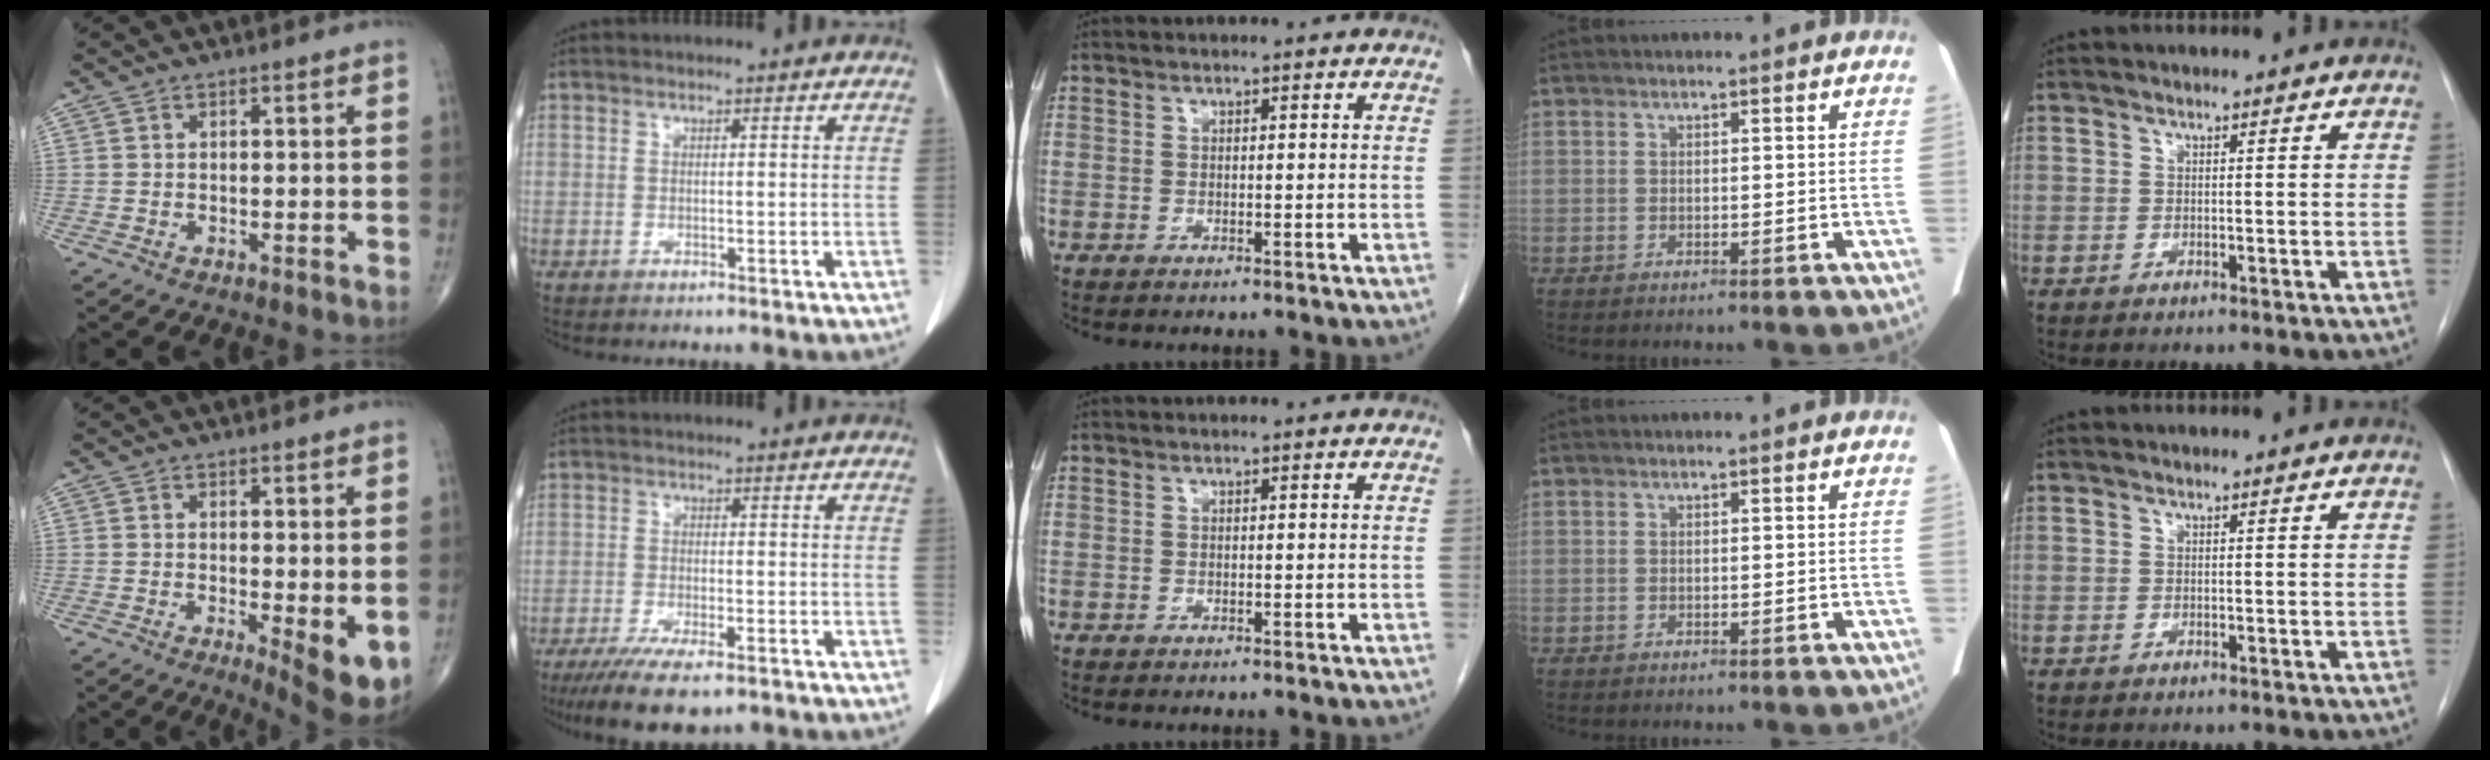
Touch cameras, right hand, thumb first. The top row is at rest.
{"thumb": {"total": 6.3, "force": [-0.8, 1.7, 6.0], "torque": [-0.084, -0.018, -0.009]}, "index": {"total": 10.0, "force": [-7.3, 2.2, 6.4], "torque": [-0.100, -0.018, -0.111]}}